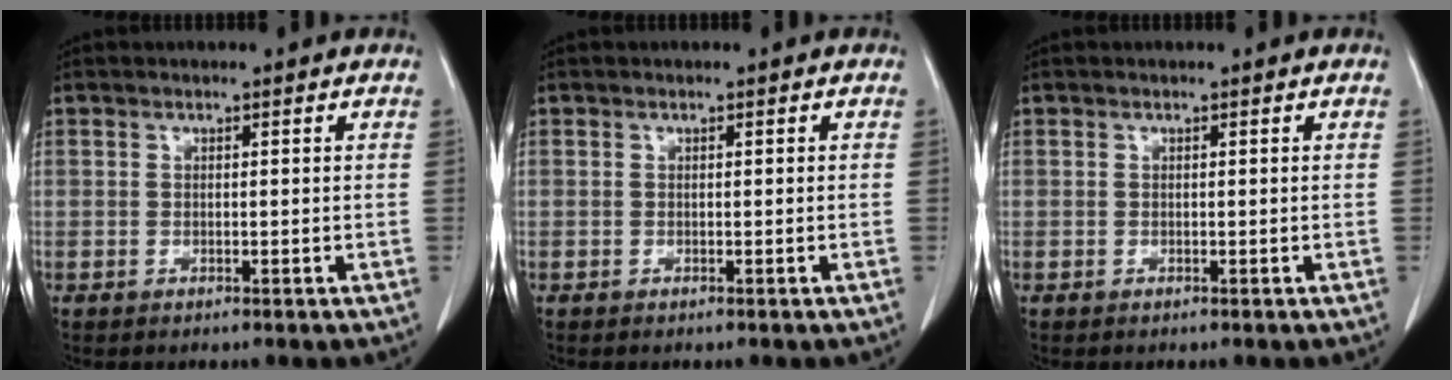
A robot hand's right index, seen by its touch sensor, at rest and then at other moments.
{"total": 0.0}
{"total": 0.0}